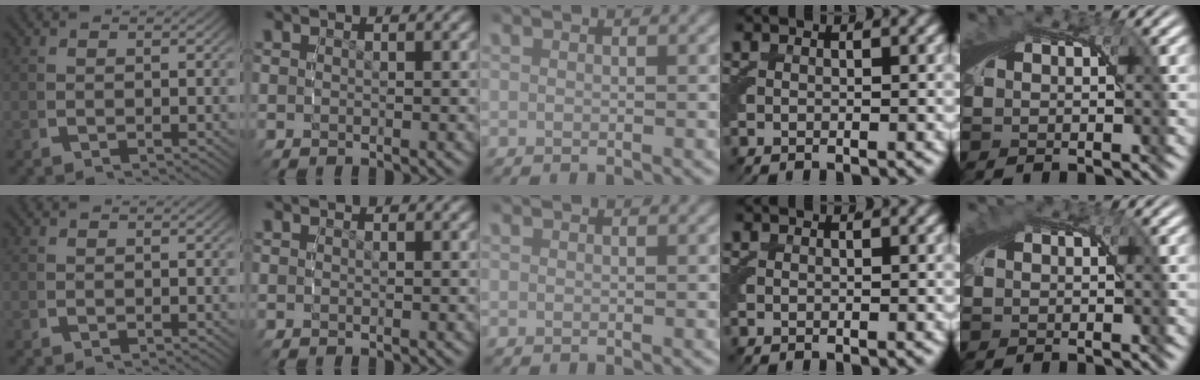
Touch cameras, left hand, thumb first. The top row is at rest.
{"little": {"total": 0.5, "force": [0.1, 0.4, 0.4], "torque": [-0.008, -0.002, 0.001]}}